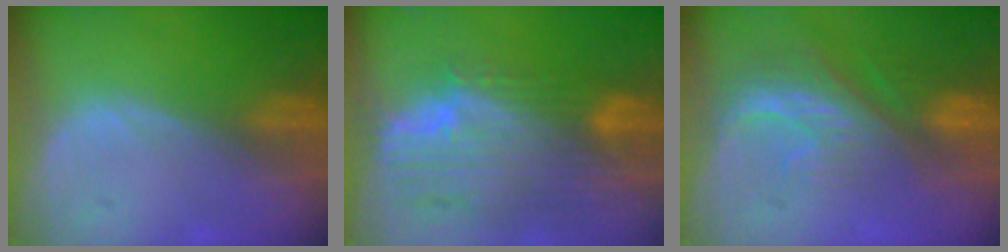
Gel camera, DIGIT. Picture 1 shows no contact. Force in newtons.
{"total": 11.7, "press": 10.0, "slide": 6.2}
{"total": 8.2, "press": 7.4, "slide": 3.4}